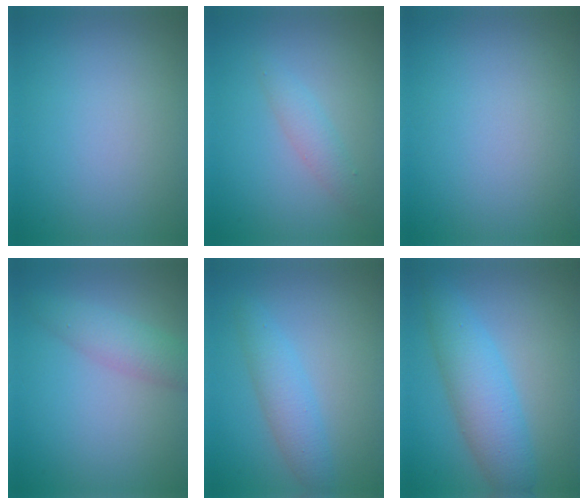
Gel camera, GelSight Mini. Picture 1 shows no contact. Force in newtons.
{"total": 1.7, "press": 1.7, "slide": 0.1}
{"total": 0.0}
{"total": 2.8, "press": 2.8, "slide": 0.2}
{"total": 2.9, "press": 2.9, "slide": 0.0}
{"total": 5.2, "press": 5.2, "slide": 0.2}